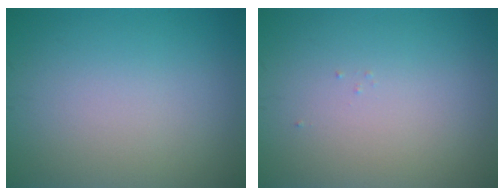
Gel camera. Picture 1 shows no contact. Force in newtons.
{"total": 0.0}